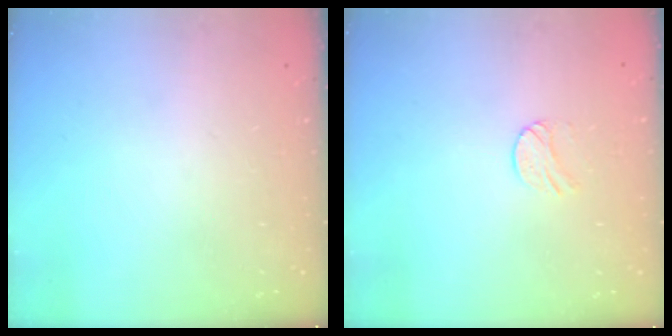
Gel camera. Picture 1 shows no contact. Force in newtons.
{"total": 6.2, "press": 6.2, "slide": 0.5}